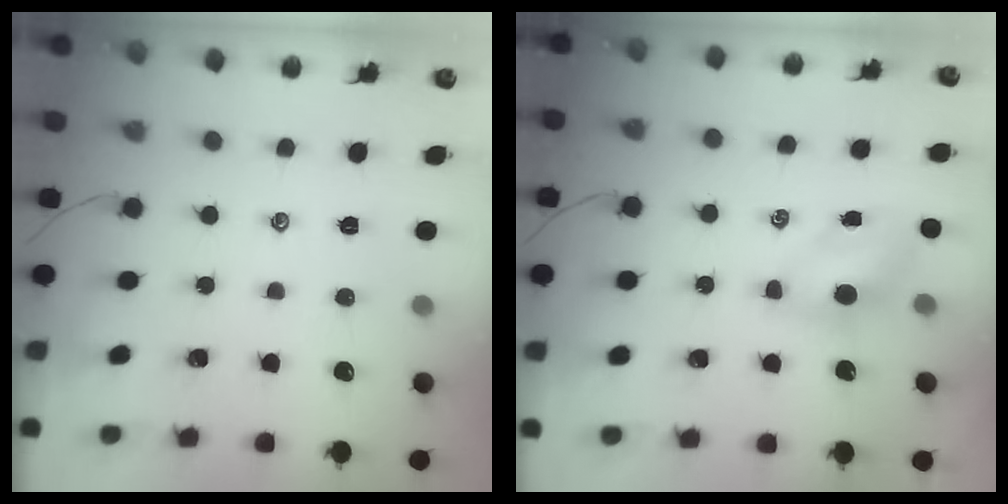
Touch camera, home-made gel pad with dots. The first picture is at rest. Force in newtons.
{"total": 4.7, "press": 4.6, "slide": 0.6}